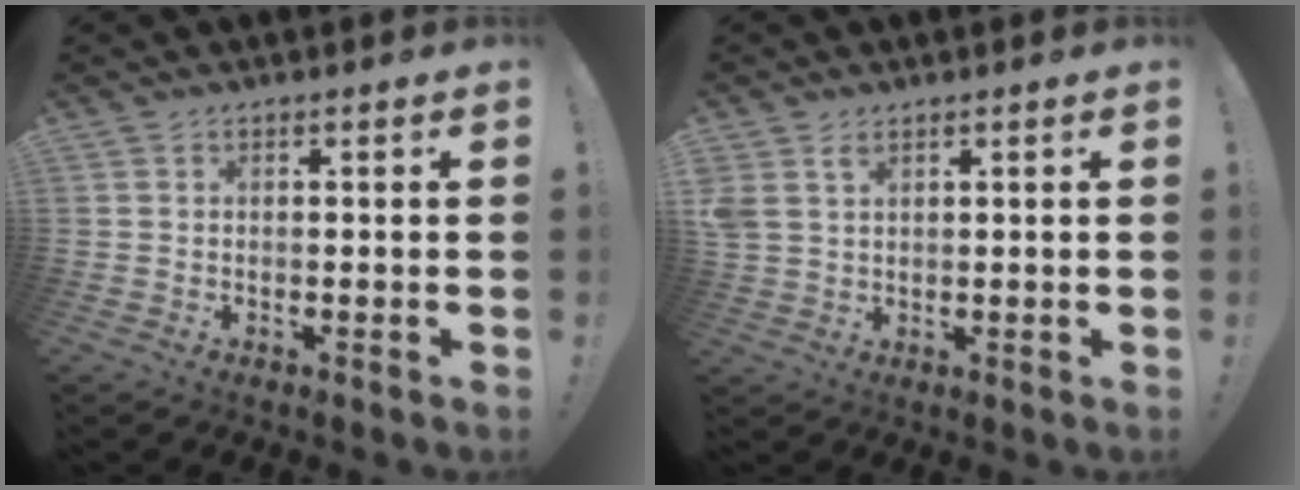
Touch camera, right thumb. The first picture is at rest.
{"total": 3.6, "force": [2.0, 2.3, 1.9], "torque": [-0.036, -0.005, 0.040]}